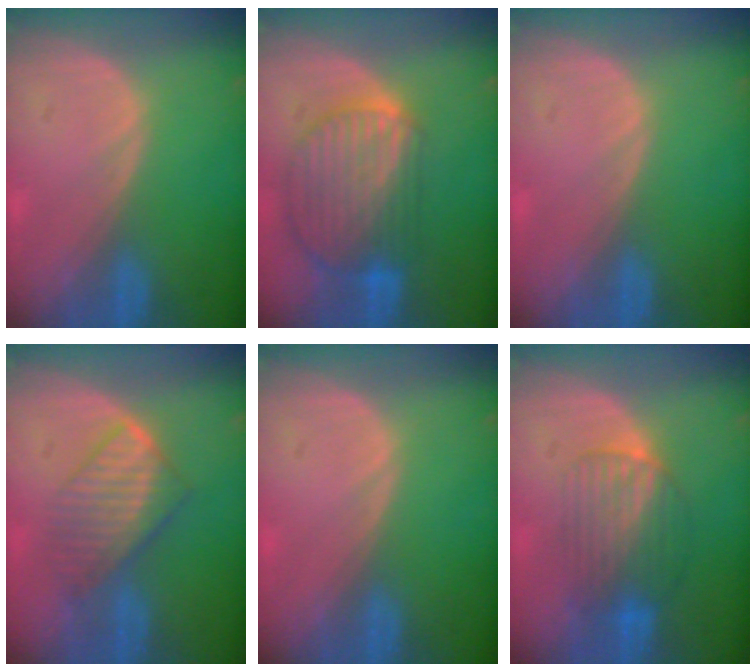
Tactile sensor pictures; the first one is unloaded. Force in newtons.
{"total": 10.2, "press": 8.7, "slide": 5.3}
{"total": 0.0}
{"total": 6.7, "press": 6.4, "slide": 1.9}
{"total": 0.0}
{"total": 6.6, "press": 6.5, "slide": 1.1}